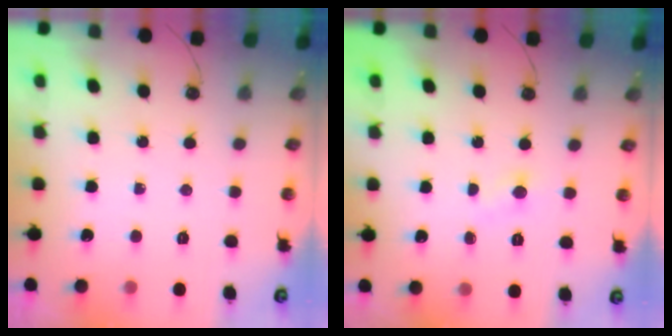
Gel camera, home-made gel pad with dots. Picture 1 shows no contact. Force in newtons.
{"total": 2.9, "press": 2.9, "slide": 0.3}